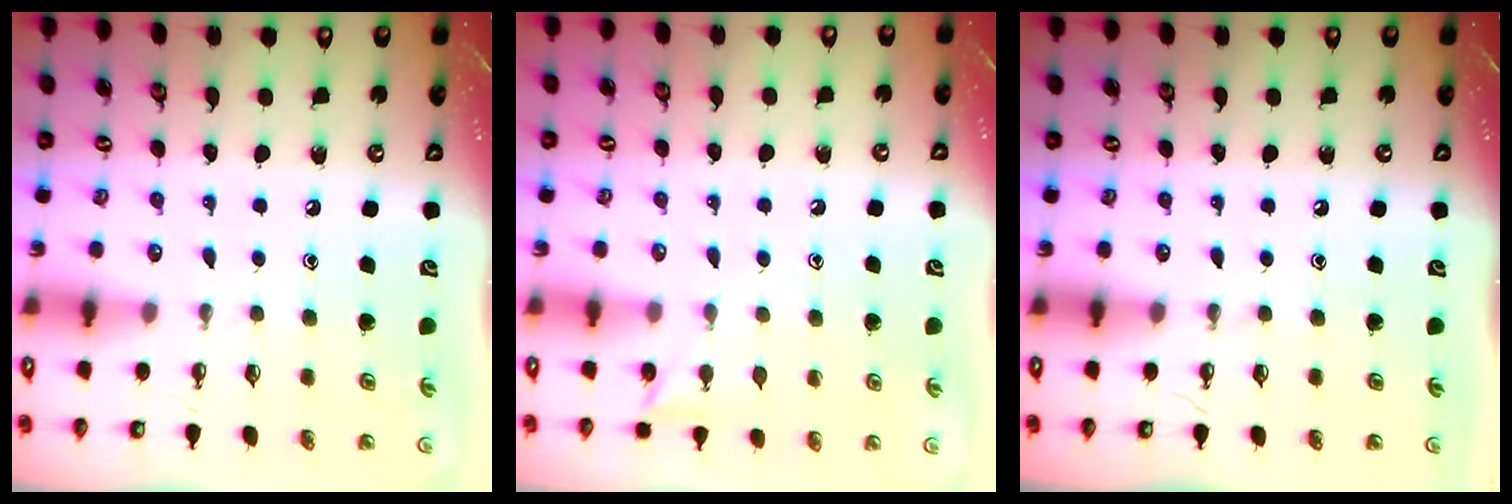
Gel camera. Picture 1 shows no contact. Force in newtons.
{"total": 6.3, "press": 6.3, "slide": 0.7}
{"total": 0.0}